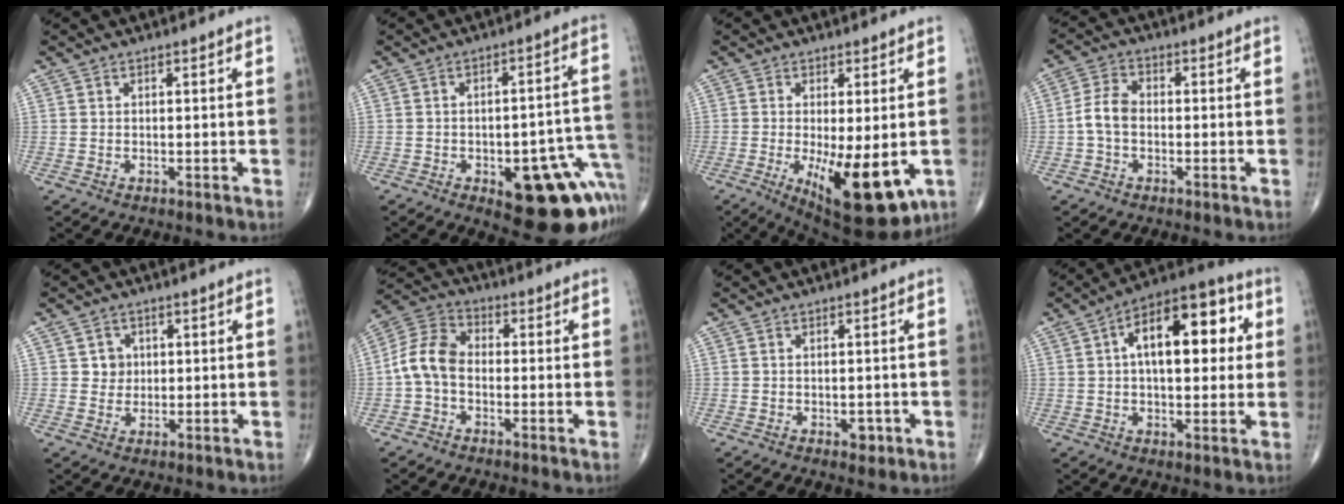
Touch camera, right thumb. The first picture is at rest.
{"total": 18.9, "force": [-7.1, 8.0, 15.6], "torque": [-0.119, 0.049, -0.068]}
{"total": 13.9, "force": [-3.6, 4.9, 12.5], "torque": [-0.186, -0.026, -0.039]}
{"total": 5.2, "force": [-0.9, 3.4, 3.8], "torque": [-0.075, 0.018, -0.026]}
{"total": 3.1, "force": [0.6, 3.0, 0.9], "torque": [0.007, 0.002, 0.007]}
{"total": 8.3, "force": [-1.4, 5.7, 5.9], "torque": [-0.108, 0.027, -0.043]}
{"total": 1.9, "force": [-0.7, 1.2, 1.2], "torque": [-0.009, 0.001, -0.008]}
{"total": 17.3, "force": [3.7, 8.5, 14.6], "torque": [-0.182, 0.025, 0.047]}